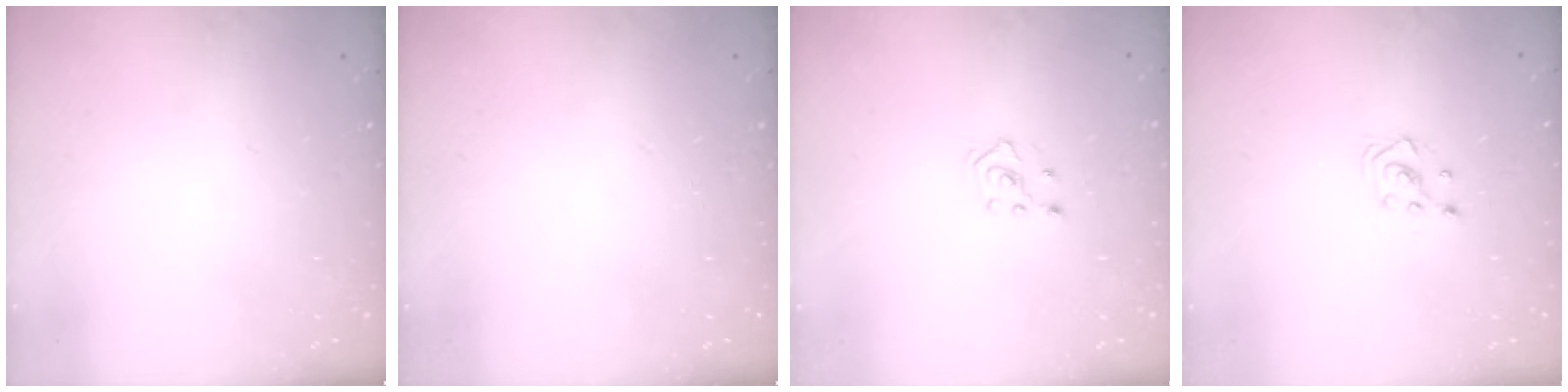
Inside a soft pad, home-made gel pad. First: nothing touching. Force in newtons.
{"total": 0.0}
{"total": 2.1, "press": 1.8, "slide": 0.9}
{"total": 3.1, "press": 3.1, "slide": 0.3}